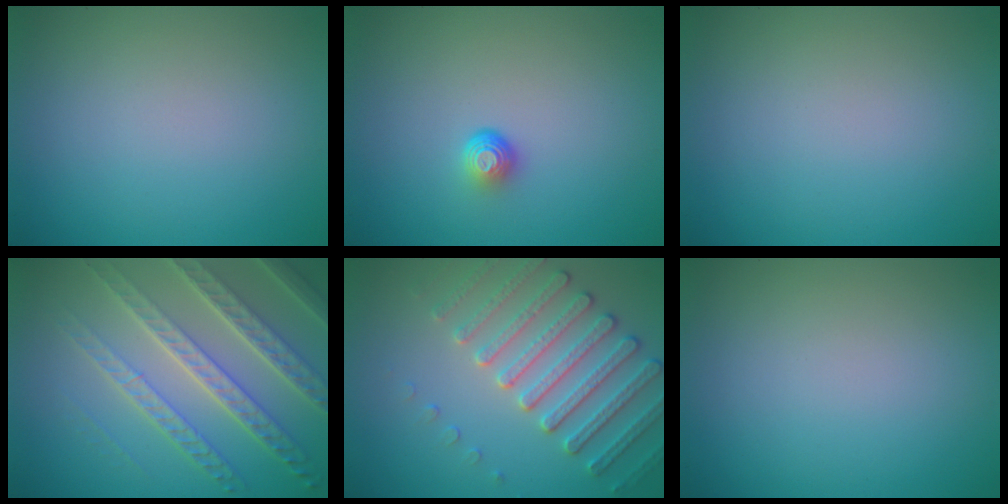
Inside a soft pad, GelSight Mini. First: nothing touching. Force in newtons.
{"total": 1.7, "press": 1.1, "slide": 1.3}
{"total": 0.0}
{"total": 7.8, "press": 5.4, "slide": 5.6}
{"total": 4.6, "press": 4.5, "slide": 0.7}
{"total": 0.0}